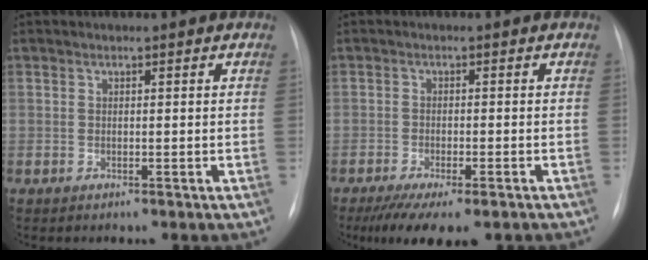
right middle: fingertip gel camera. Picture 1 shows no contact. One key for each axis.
{"total": 9.6, "fx": -7.1, "fy": 2.6, "fz": 6.0, "tx": -0.086, "ty": -0.016, "tz": -0.105}